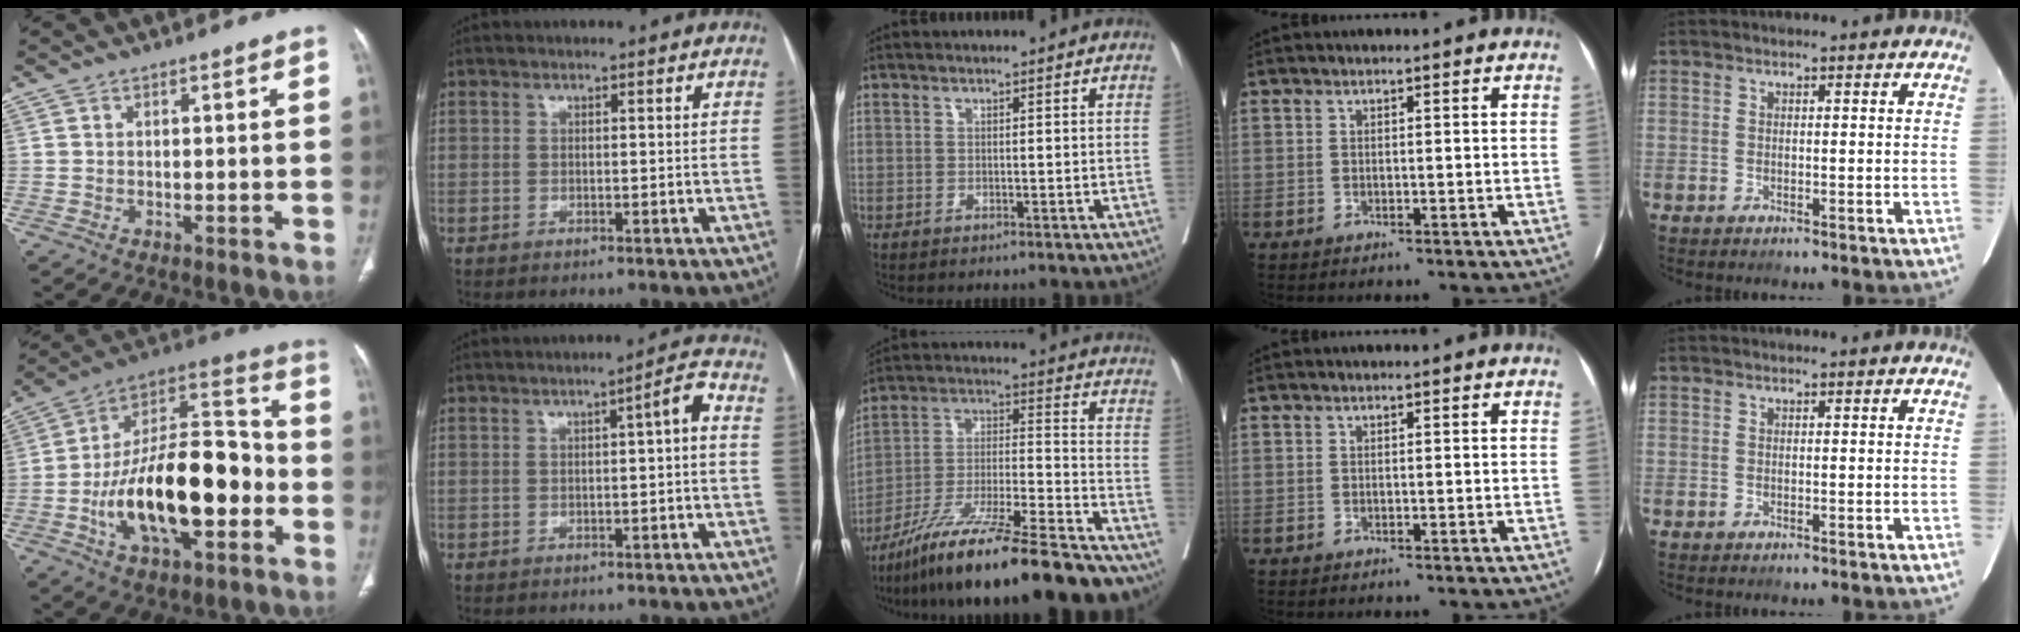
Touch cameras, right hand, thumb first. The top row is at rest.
{"thumb": {"total": 26.3, "force": [-5.9, 12.5, 22.4], "torque": [-0.360, 0.042, -0.092]}, "index": {"total": 3.2, "force": [-0.1, 0.1, 3.2], "torque": [-0.043, 0.010, -0.002]}, "middle": {"total": 23.8, "force": [-19.0, 1.5, 14.3], "torque": [-0.219, -0.020, -0.320]}}